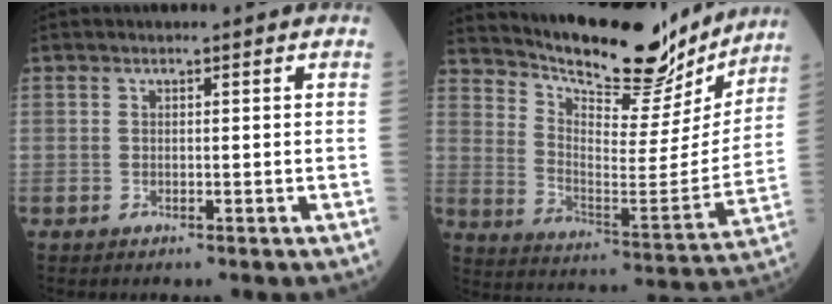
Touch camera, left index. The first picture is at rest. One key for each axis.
{"total": 21.8, "fx": 19.6, "fy": 5.1, "fz": 8.1, "tx": -0.135, "ty": -0.033, "tz": 0.280}